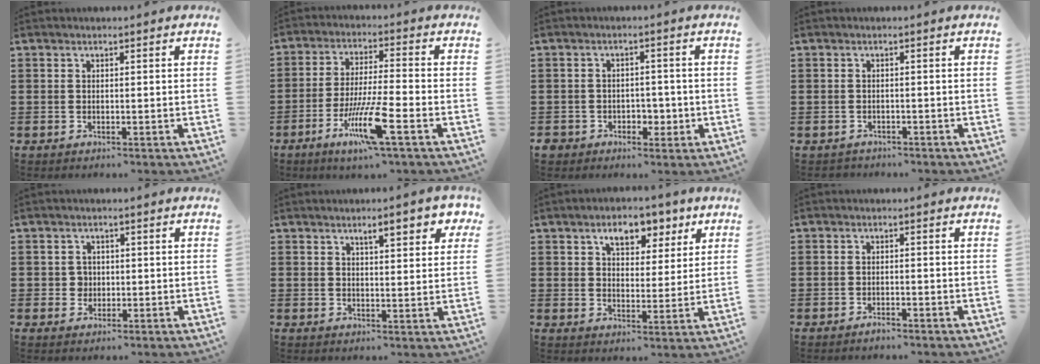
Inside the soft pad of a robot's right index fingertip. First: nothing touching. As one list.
[{"total": 10.0, "force": [-4.9, 1.0, 8.6], "torque": [-0.177, -0.010, -0.094]}, {"total": 3.4, "force": [-1.3, 2.9, 1.2], "torque": [-0.032, 0.006, -0.028]}, {"total": 1.0, "force": [-0.9, 0.4, -0.1], "torque": [-0.002, 0.003, -0.022]}, {"total": 1.9, "force": [-0.1, 1.8, 0.6], "torque": [-0.018, 0.008, -0.003]}, {"total": 4.8, "force": [3.0, 1.2, 3.6], "torque": [-0.053, -0.002, 0.045]}, {"total": 6.2, "force": [4.1, 3.4, 3.3], "torque": [-0.060, 0.000, 0.066]}, {"total": 1.2, "force": [-1.1, 0.2, 0.4], "torque": [-0.012, -0.004, -0.020]}]